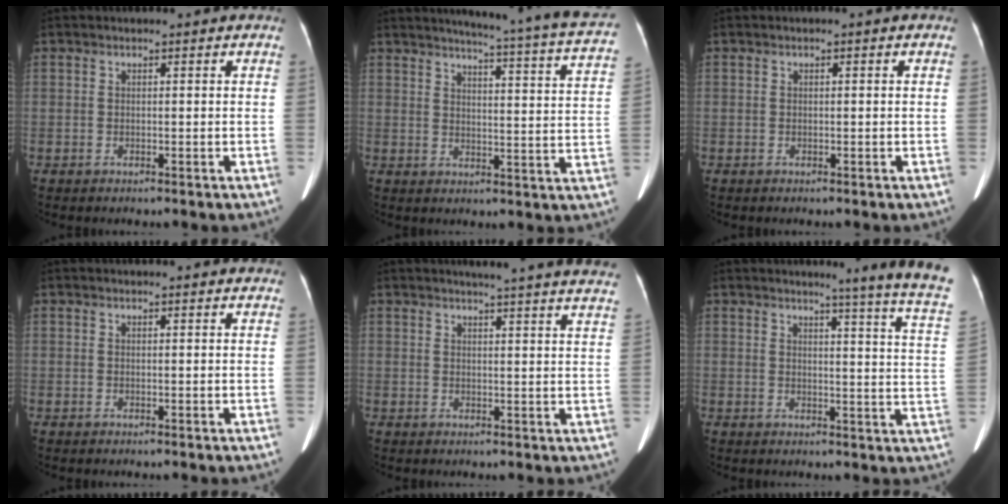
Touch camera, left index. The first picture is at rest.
{"total": 21.1, "force": [19.2, 0.0, 8.8], "torque": [-0.116, -0.068, 0.214]}
{"total": 0.0}
{"total": 5.8, "force": [5.5, 0.8, 1.7], "torque": [-0.021, 0.017, 0.053]}
{"total": 18.9, "force": [17.7, 0.0, 6.7], "torque": [-0.085, -0.049, 0.196]}
{"total": 13.3, "force": [11.7, -2.3, 6.0], "torque": [-0.074, -0.087, 0.114]}